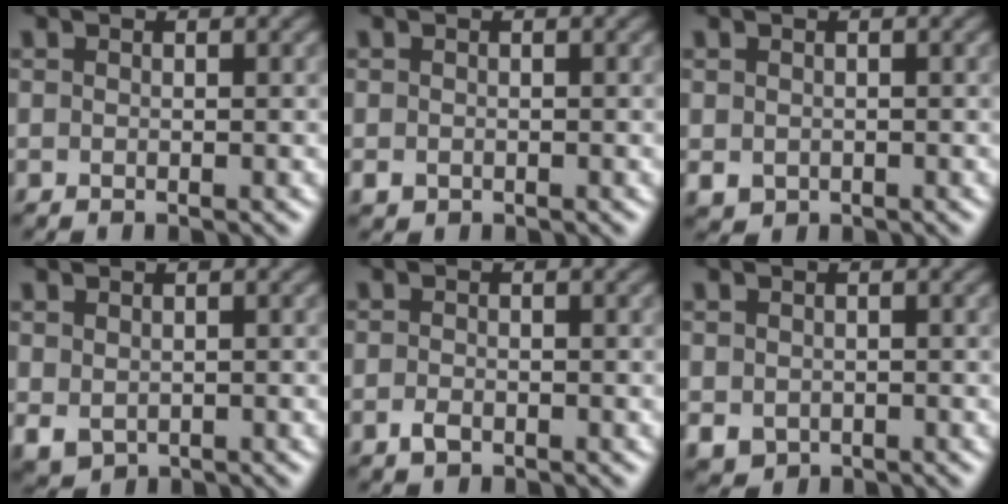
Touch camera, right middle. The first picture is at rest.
{"total": 0.7, "force": [-0.3, 0.6, 0.3], "torque": [-0.002, -0.006, -0.006]}
{"total": 1.1, "force": [-0.1, 1.0, 0.4], "torque": [-0.007, -0.006, 0.001]}
{"total": 1.4, "force": [0.1, 1.2, 0.8], "torque": [-0.021, -0.008, 0.009]}
{"total": 1.1, "force": [-0.6, 0.7, 0.7], "torque": [-0.013, -0.001, -0.013]}
{"total": 1.6, "force": [-0.4, 1.4, 0.6], "torque": [-0.013, -0.010, -0.005]}